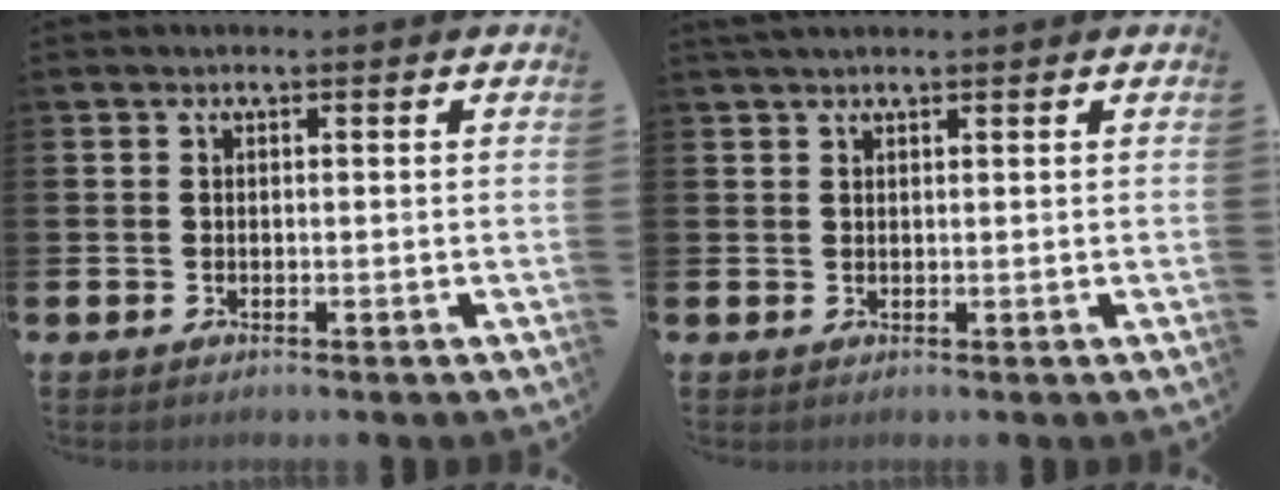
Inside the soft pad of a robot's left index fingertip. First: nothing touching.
{"total": 1.5, "force": [1.4, 0.4, 0.5], "torque": [-0.011, 0.003, 0.025]}